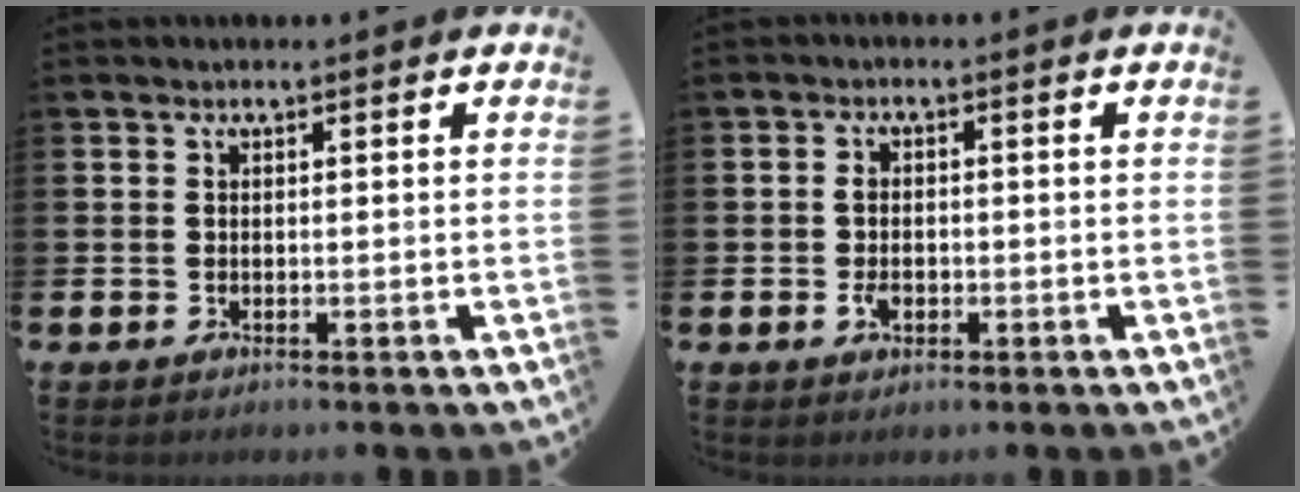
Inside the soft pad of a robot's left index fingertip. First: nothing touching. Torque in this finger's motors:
{"motor_torque": [0.97, 0.32, 0.40, 0.06]}